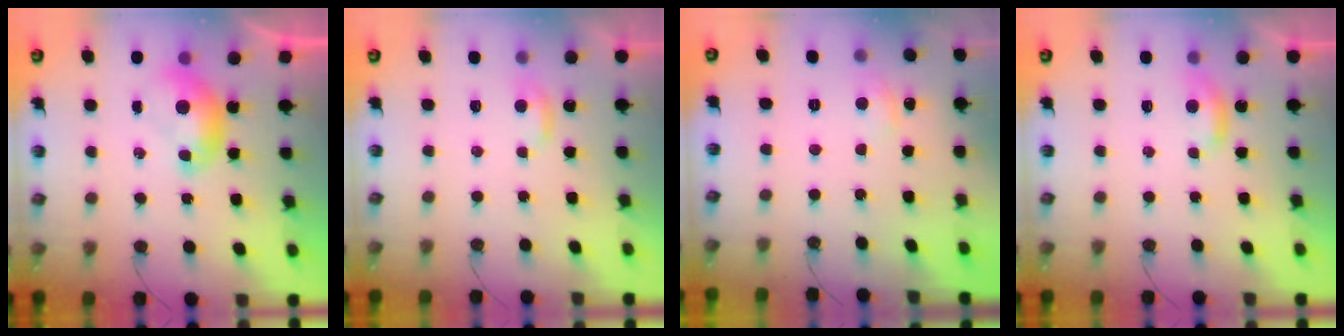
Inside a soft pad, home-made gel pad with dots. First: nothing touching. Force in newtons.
{"total": 2.0, "press": 1.9, "slide": 0.4}
{"total": 0.8, "press": 0.1, "slide": 0.8}
{"total": 2.0, "press": 2.0, "slide": 0.4}